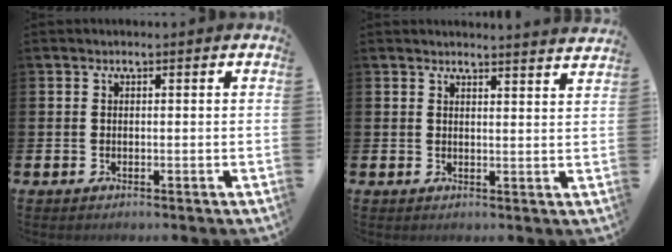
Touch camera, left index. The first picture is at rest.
{"total": 2.9, "force": [2.9, -0.4, -0.2], "torque": [0.008, -0.022, 0.051]}